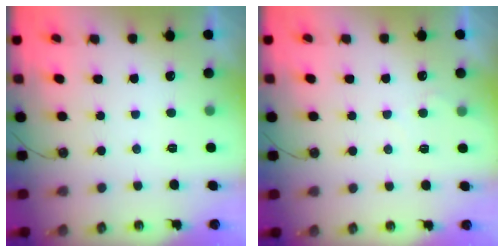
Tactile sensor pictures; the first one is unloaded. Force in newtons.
{"total": 3.7, "press": 3.7, "slide": 0.4}